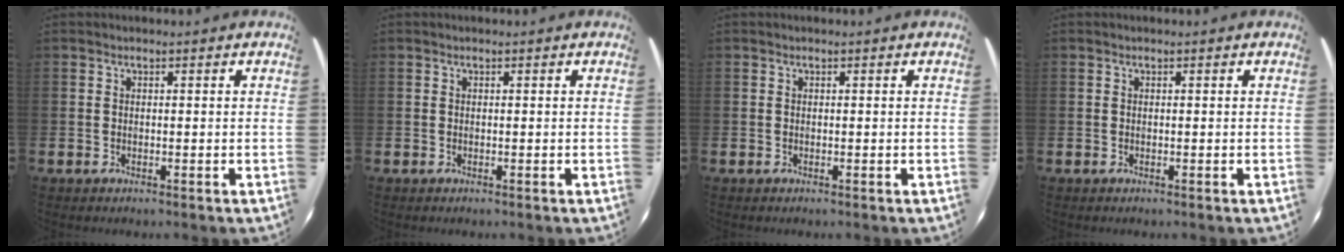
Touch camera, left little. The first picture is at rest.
{"total": 0.0}
{"total": 0.0}
{"total": 0.0}